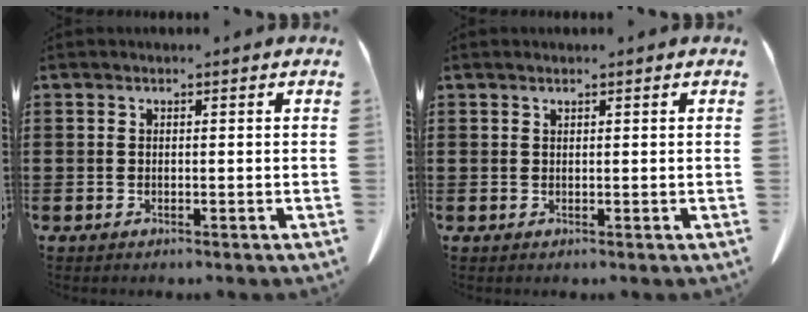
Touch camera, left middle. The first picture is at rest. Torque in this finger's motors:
{"motor_torque": [0.06, 0.12, -0.05, 0.02]}